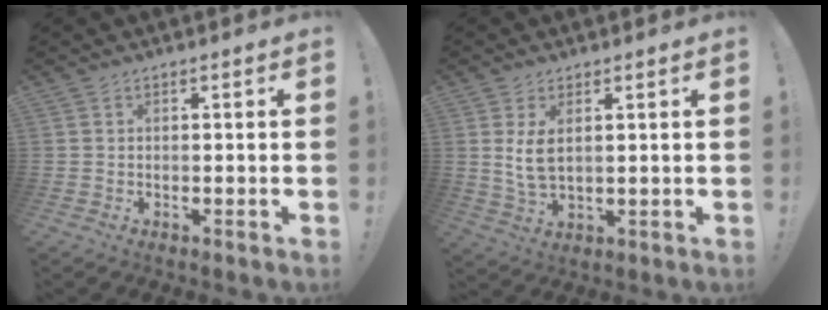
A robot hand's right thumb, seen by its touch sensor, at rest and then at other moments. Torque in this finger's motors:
{"motor_torque": [-0.16, 0.32, 0.18, 0.32, 0.13]}